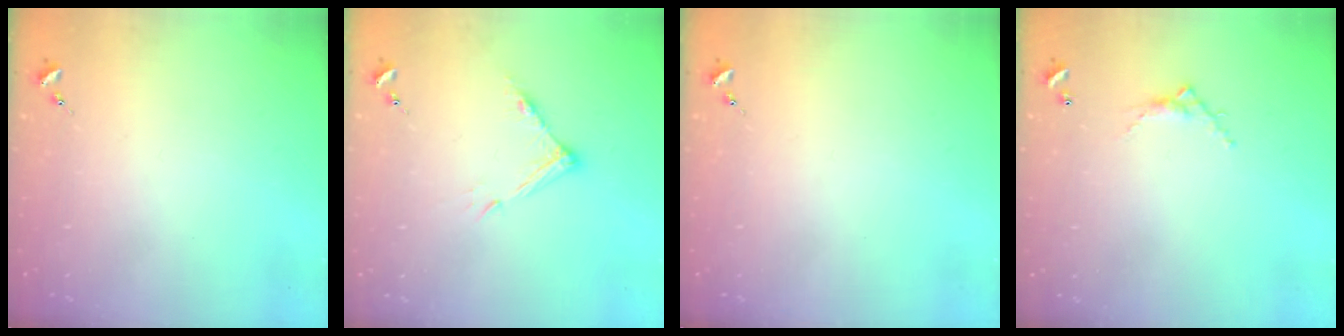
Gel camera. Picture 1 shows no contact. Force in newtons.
{"total": 8.0, "press": 8.0, "slide": 0.4}
{"total": 0.0}
{"total": 5.2, "press": 5.2, "slide": 0.2}